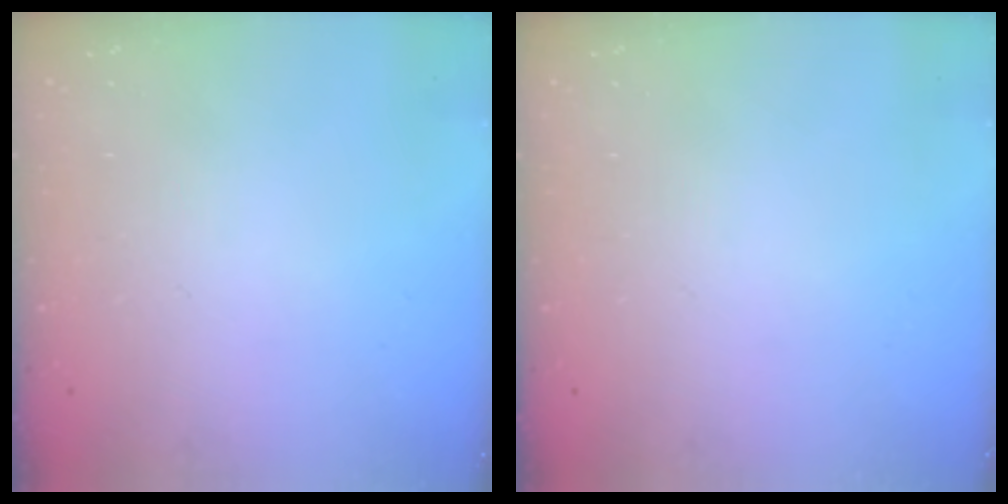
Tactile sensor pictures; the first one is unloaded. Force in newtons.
{"total": 0.0}